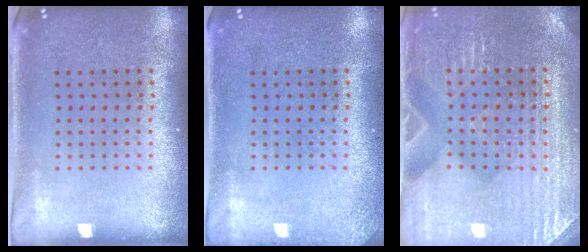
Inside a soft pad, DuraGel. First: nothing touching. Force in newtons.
{"total": 1.2, "press": 1.2, "slide": 0.1}
{"total": 3.5, "press": 3.4, "slide": 0.7}